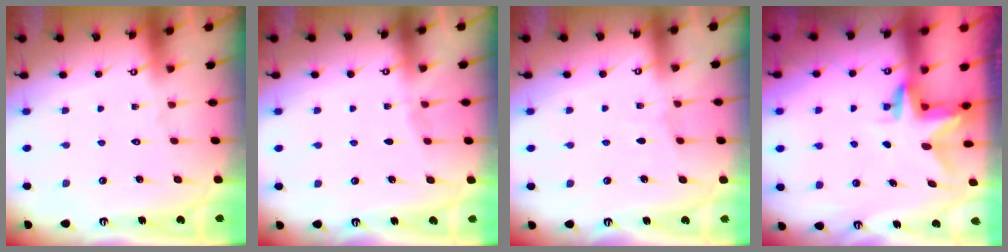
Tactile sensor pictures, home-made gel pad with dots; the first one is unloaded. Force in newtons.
{"total": 1.5, "press": 1.4, "slide": 0.3}
{"total": 2.3, "press": 2.3, "slide": 0.3}
{"total": 2.9, "press": 2.9, "slide": 0.2}